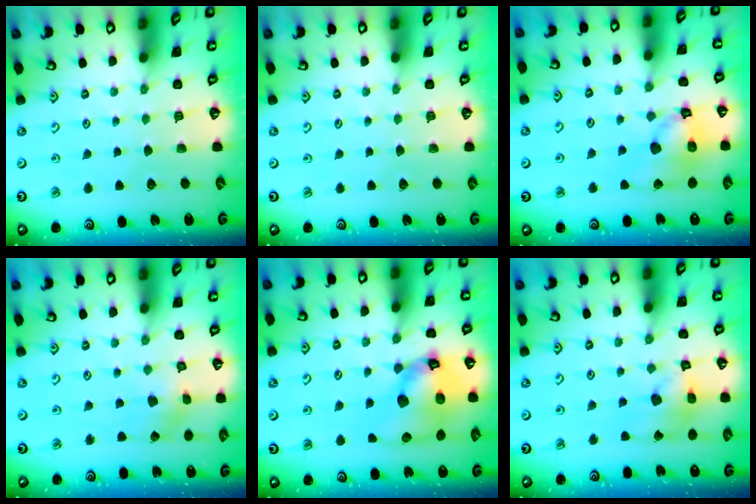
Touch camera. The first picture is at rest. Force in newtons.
{"total": 0.0}
{"total": 13.7, "press": 13.6, "slide": 1.8}
{"total": 2.2, "press": 2.2, "slide": 0.4}
{"total": 15.8, "press": 15.7, "slide": 1.7}
{"total": 12.5, "press": 12.4, "slide": 1.9}